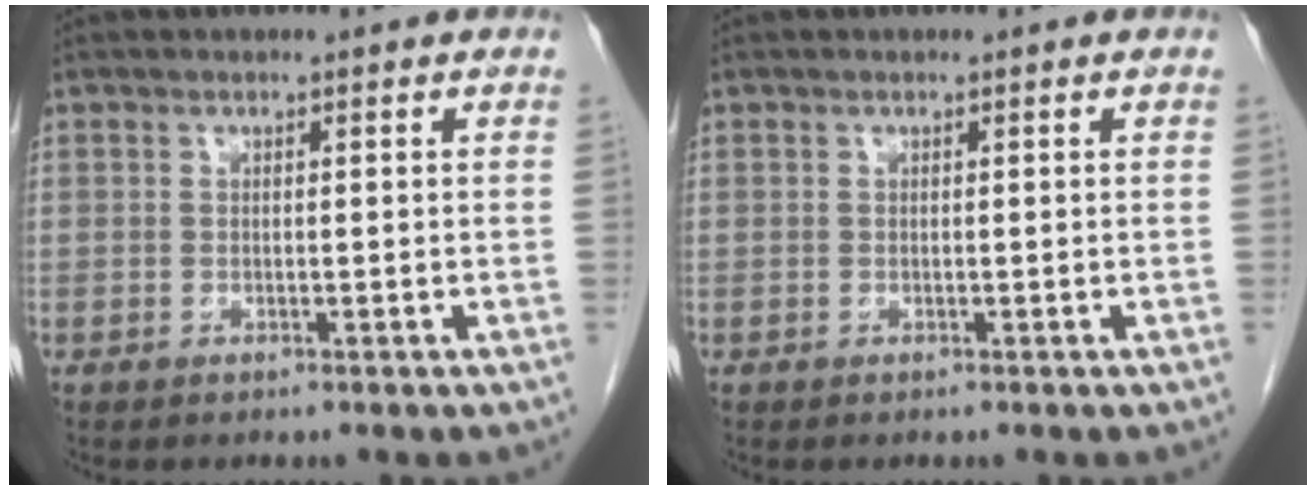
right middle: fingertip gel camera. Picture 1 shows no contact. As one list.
[{"total": 0.0}]